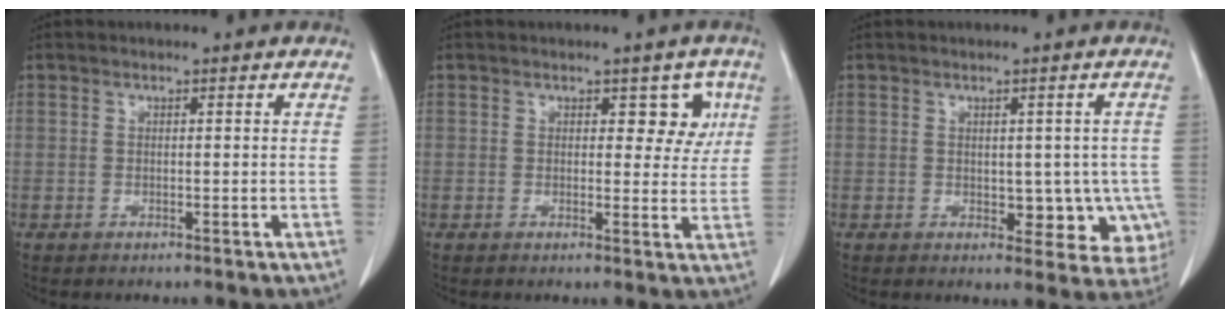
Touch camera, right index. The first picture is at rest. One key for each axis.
{"total": 4.4, "fx": 1.7, "fy": 2.8, "fz": 2.9, "tx": -0.013, "ty": 0.006, "tz": 0.016}
{"total": 8.0, "fx": -1.0, "fy": 5.0, "fz": 6.1, "tx": -0.045, "ty": 0.007, "tz": -0.002}